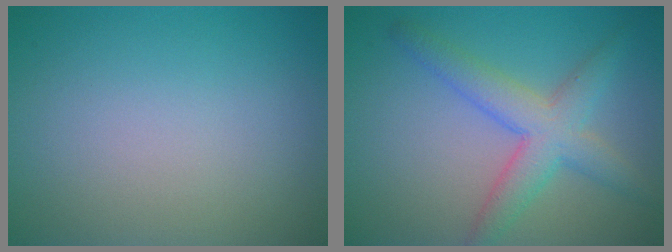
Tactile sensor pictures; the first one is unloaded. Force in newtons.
{"total": 4.7, "press": 4.7, "slide": 0.1}